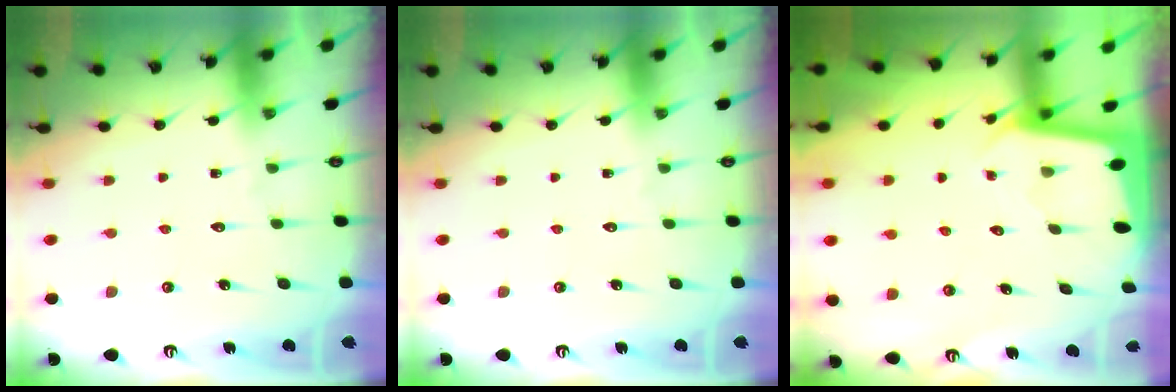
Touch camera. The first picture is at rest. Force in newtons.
{"total": 0.0}
{"total": 1.9, "press": 1.9, "slide": 0.1}